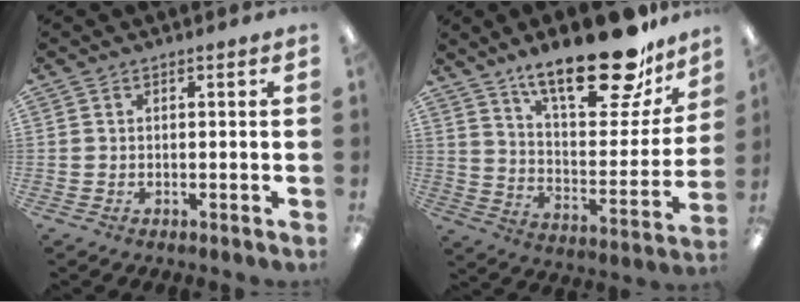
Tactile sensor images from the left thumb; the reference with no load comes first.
{"total": 24.6, "force": [17.9, 8.6, 14.4], "torque": [-0.210, -0.118, 0.298]}